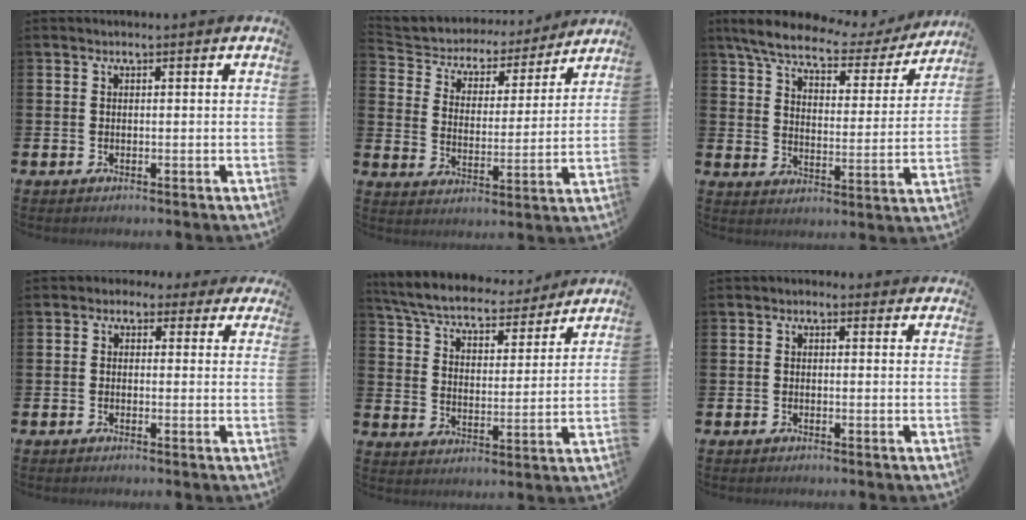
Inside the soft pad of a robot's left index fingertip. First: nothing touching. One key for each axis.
{"total": 5.2, "fx": 4.7, "fy": 2.3, "fz": 0.5, "tx": -0.042, "ty": -0.039, "tz": 0.074}
{"total": 7.3, "fx": 6.1, "fy": 1.9, "fz": 3.4, "tx": -0.084, "ty": -0.038, "tz": 0.098}
{"total": 1.2, "fx": 0.0, "fy": 1.2, "fz": 0.2, "tx": -0.005, "ty": 0.001, "tz": -0.007}
{"total": 6.8, "fx": 6.5, "fy": 1.4, "fz": 1.6, "tx": -0.061, "ty": -0.047, "tz": 0.110}
{"total": 0.7, "fx": -0.3, "fy": 0.6, "fz": 0.3, "tx": 0.002, "ty": 0.003, "tz": -0.009}